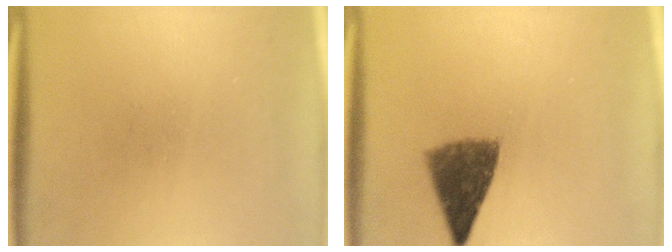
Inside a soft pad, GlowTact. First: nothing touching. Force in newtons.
{"total": 7.2}